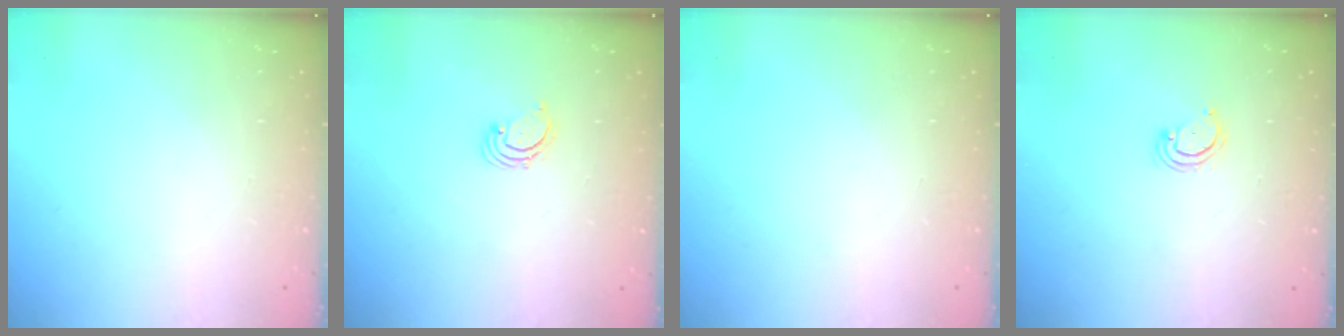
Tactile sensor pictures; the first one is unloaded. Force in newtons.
{"total": 1.7, "press": 1.7, "slide": 0.2}
{"total": 0.0}
{"total": 2.9, "press": 2.8, "slide": 0.4}